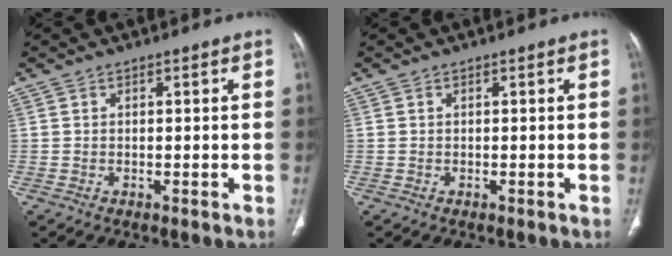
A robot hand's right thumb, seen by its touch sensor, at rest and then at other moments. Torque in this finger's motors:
{"motor_torque": [0.21, 0.03, 0.33, -0.16, -0.03]}